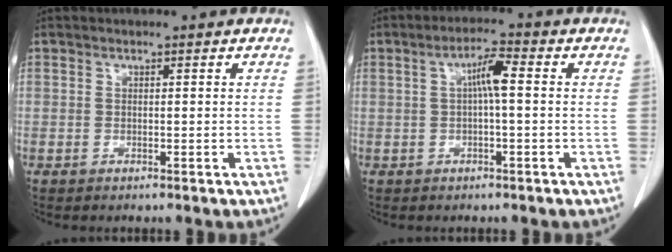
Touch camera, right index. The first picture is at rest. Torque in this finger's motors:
{"motor_torque": [0.51, -0.06, 0.32, 0.08]}